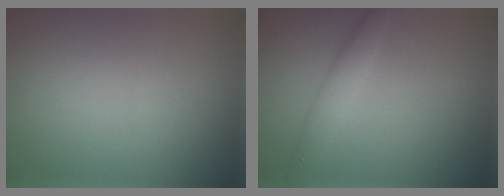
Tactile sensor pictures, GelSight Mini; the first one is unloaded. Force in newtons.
{"total": 2.3, "press": 2.3, "slide": 0.0}